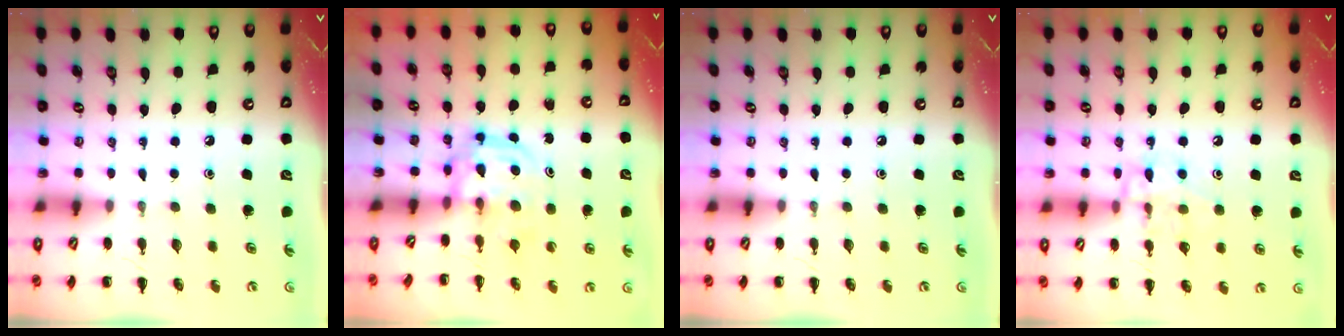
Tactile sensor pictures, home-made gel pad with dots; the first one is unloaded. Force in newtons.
{"total": 3.1, "press": 3.1, "slide": 0.4}
{"total": 0.0}
{"total": 11.0, "press": 11.0, "slide": 0.8}